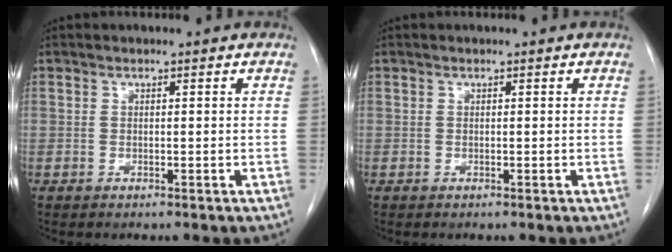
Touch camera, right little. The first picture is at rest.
{"total": 0.0}